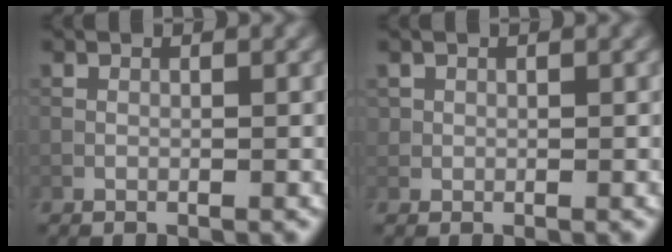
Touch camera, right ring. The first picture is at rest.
{"total": 0.7, "force": [0.2, 0.7, 0.1], "torque": [0.005, -0.004, 0.006]}